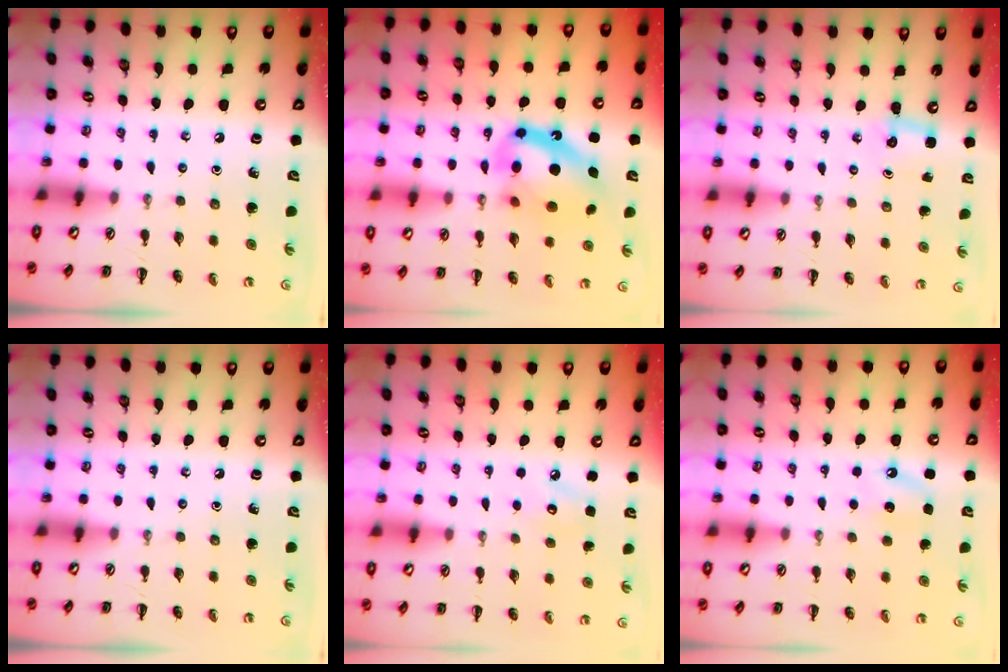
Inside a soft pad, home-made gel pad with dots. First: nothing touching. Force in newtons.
{"total": 14.8, "press": 14.4, "slide": 3.6}
{"total": 2.6, "press": 2.5, "slide": 0.7}
{"total": 0.0}
{"total": 4.8, "press": 4.6, "slide": 1.3}
{"total": 6.0, "press": 5.7, "slide": 1.6}